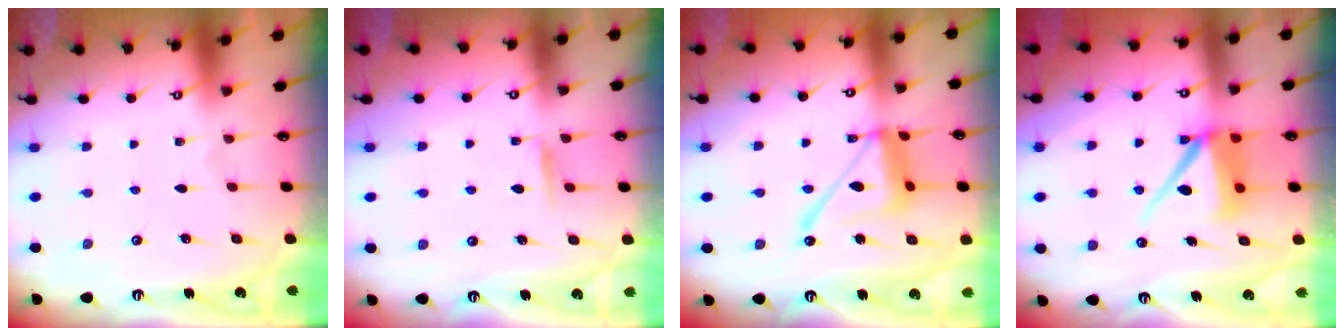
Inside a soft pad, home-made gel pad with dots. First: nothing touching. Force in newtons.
{"total": 6.6, "press": 6.5, "slide": 0.9}
{"total": 14.7, "press": 14.6, "slide": 1.5}
{"total": 8.6, "press": 8.5, "slide": 1.2}